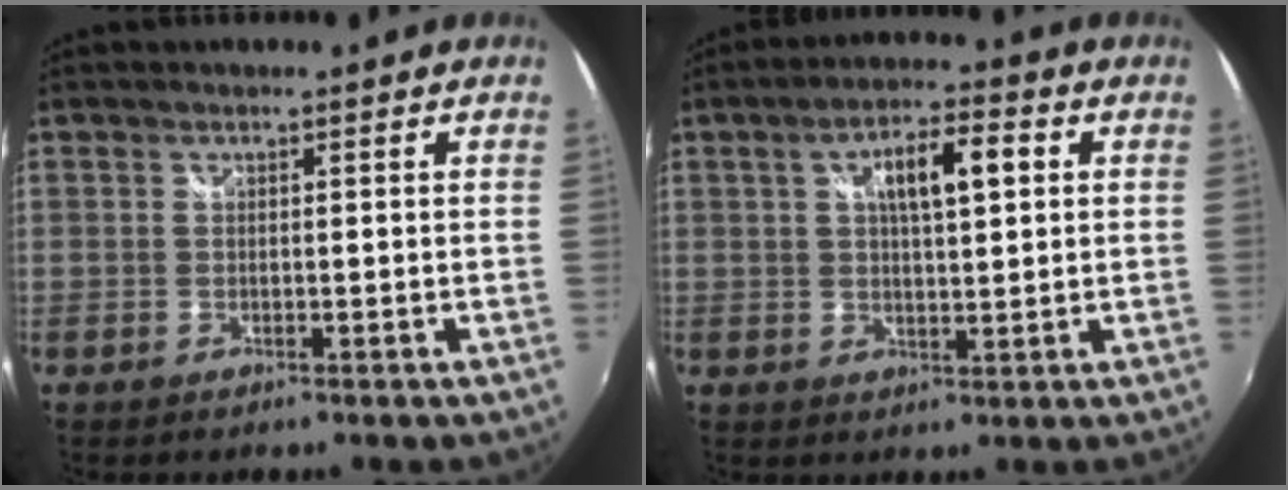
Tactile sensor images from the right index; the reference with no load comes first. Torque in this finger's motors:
{"motor_torque": [0.29, 0.12, 0.39, 0.07]}